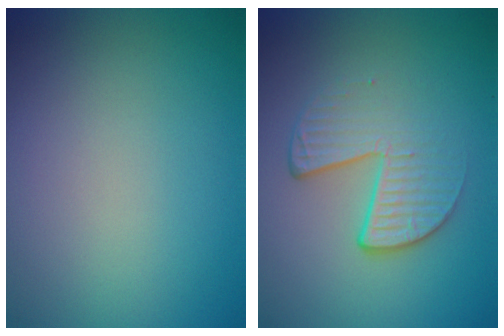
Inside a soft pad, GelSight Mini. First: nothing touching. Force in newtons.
{"total": 4.3, "press": 2.7, "slide": 3.3}